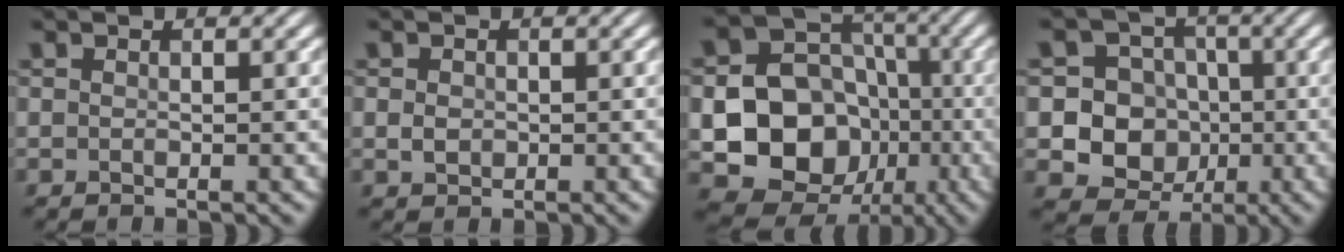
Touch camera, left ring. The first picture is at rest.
{"total": 1.2, "force": [0.0, 1.0, 0.7], "torque": [-0.015, -0.002, -0.002]}
{"total": 13.4, "force": [-3.1, 11.4, 6.3], "torque": [-0.115, -0.021, -0.074]}
{"total": 10.6, "force": [-1.7, 10.1, 2.8], "torque": [-0.059, 0.007, -0.044]}